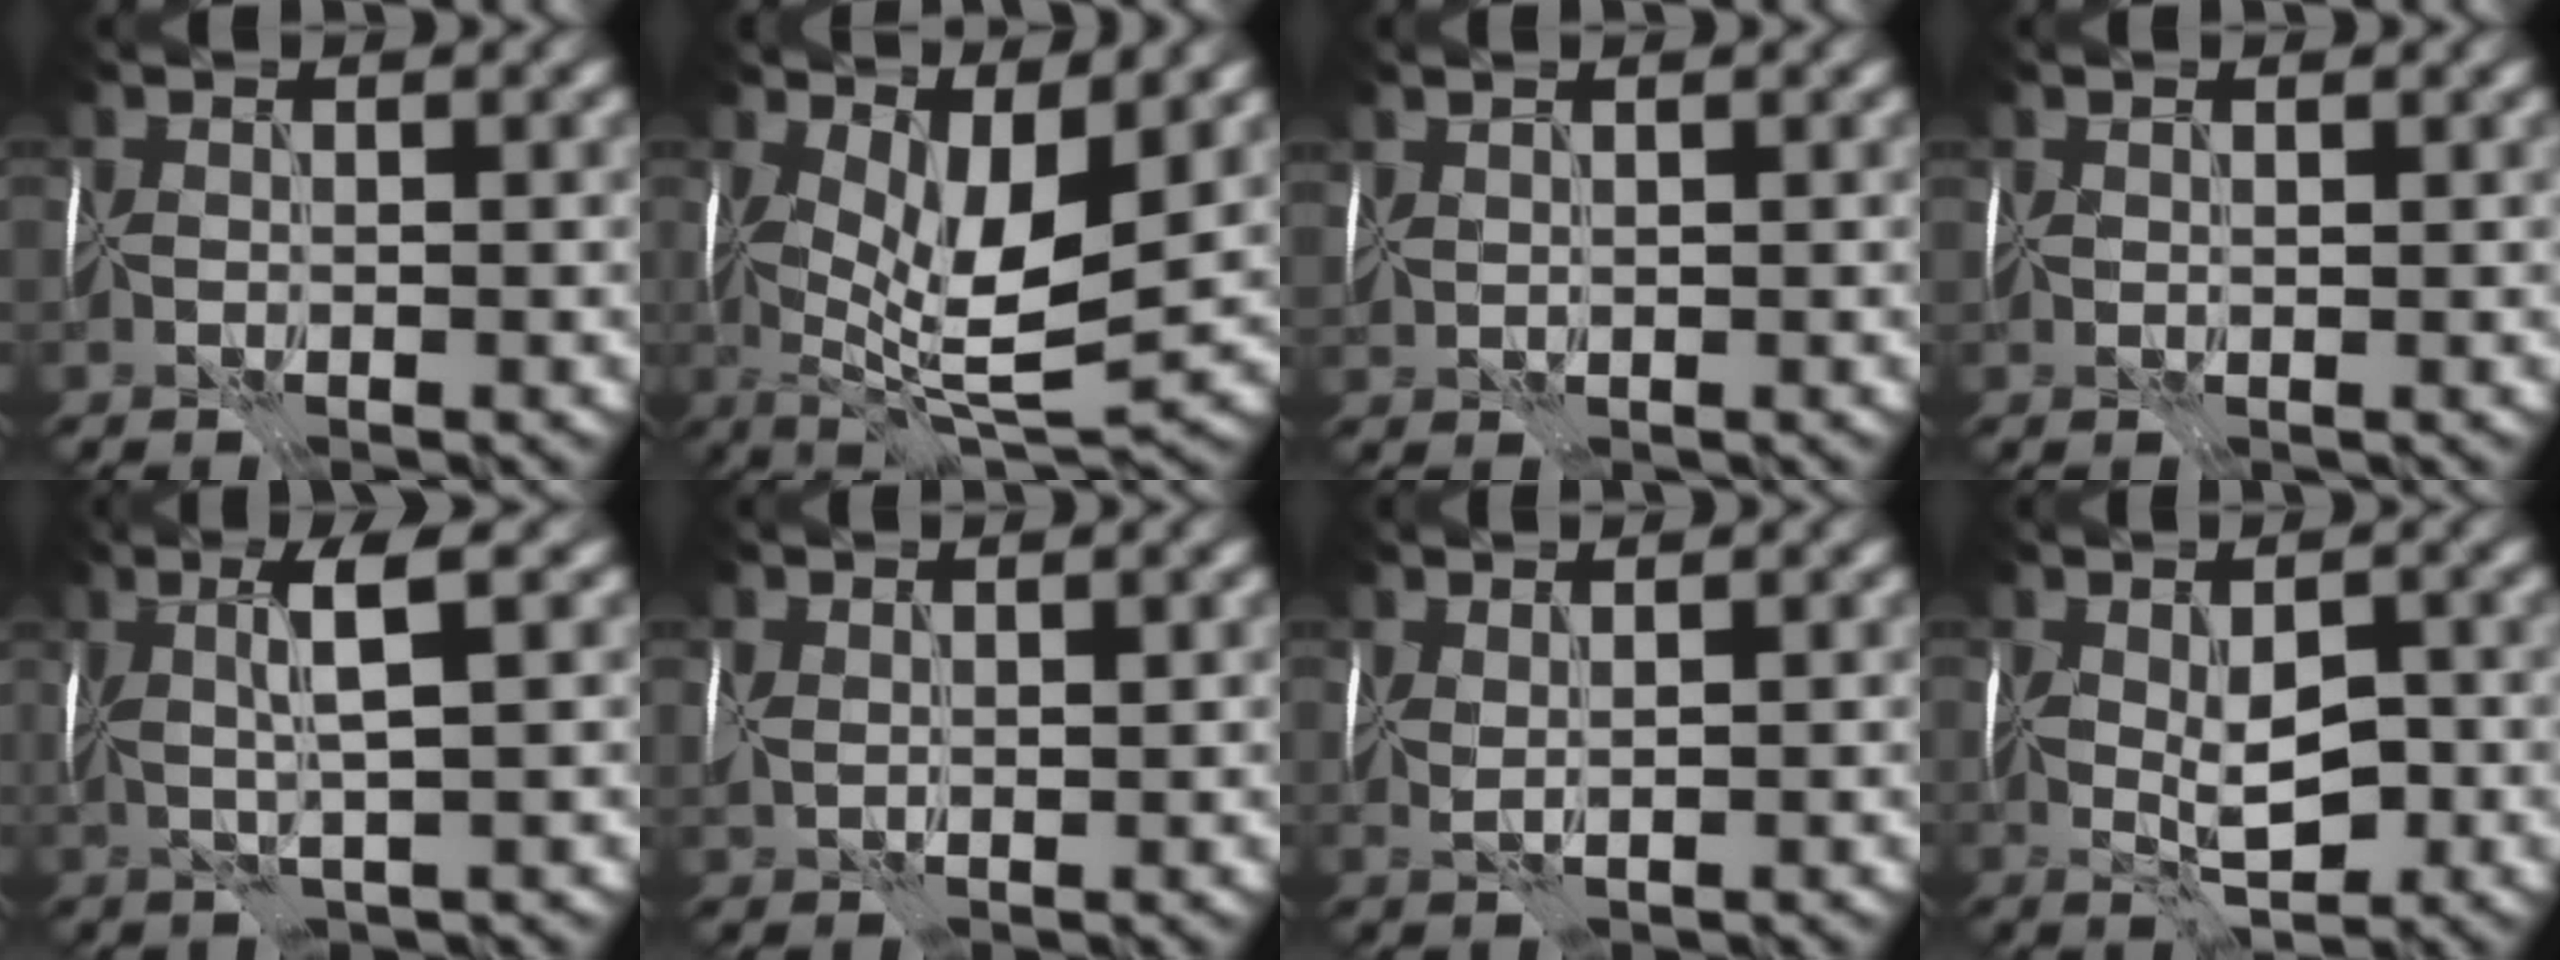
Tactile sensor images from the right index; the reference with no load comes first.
{"total": 8.3, "force": [1.8, 3.1, 7.5], "torque": [-0.143, -0.010, 0.032]}
{"total": 1.5, "force": [1.2, 0.5, 0.6], "torque": [-0.016, 0.006, 0.027]}
{"total": 1.1, "force": [0.7, 0.6, 0.6], "torque": [-0.012, 0.004, 0.014]}
{"total": 4.4, "force": [1.2, 0.5, 4.2], "torque": [-0.079, 0.005, 0.024]}
{"total": 1.6, "force": [0.7, 0.9, 1.1], "torque": [-0.028, 0.004, 0.014]}
{"total": 1.2, "force": [0.9, 0.2, 0.8], "torque": [-0.019, 0.000, 0.017]}
{"total": 4.2, "force": [-0.2, 2.2, 3.6], "torque": [-0.065, -0.005, -0.001]}